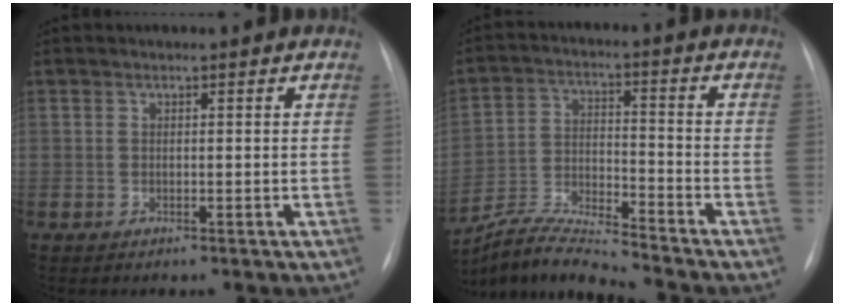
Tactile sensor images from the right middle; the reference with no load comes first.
{"total": 9.9, "force": [-9.5, -1.2, 2.6], "torque": [-0.059, -0.005, -0.179]}